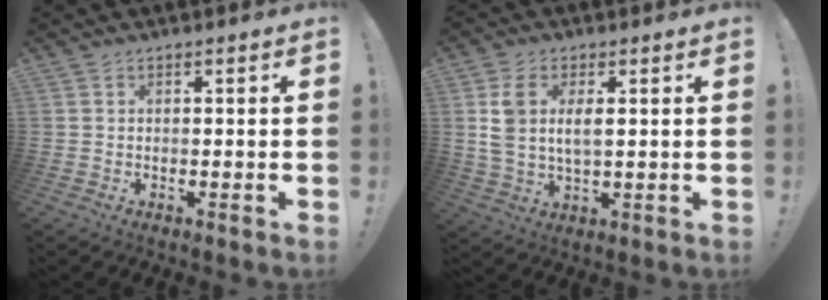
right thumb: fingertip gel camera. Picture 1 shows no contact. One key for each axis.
{"total": 7.8, "fx": 1.8, "fy": 4.2, "fz": 6.3, "tx": -0.115, "ty": -0.002, "tz": 0.031}